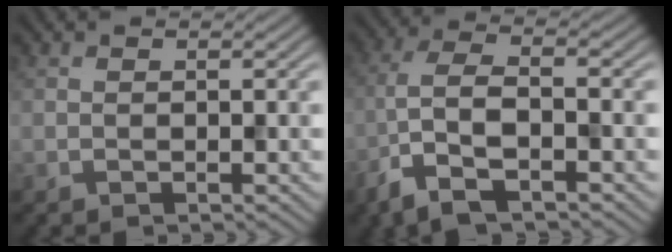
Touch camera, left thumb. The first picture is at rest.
{"total": 7.4, "force": [-4.1, 2.6, 5.6], "torque": [-0.125, 0.000, -0.091]}